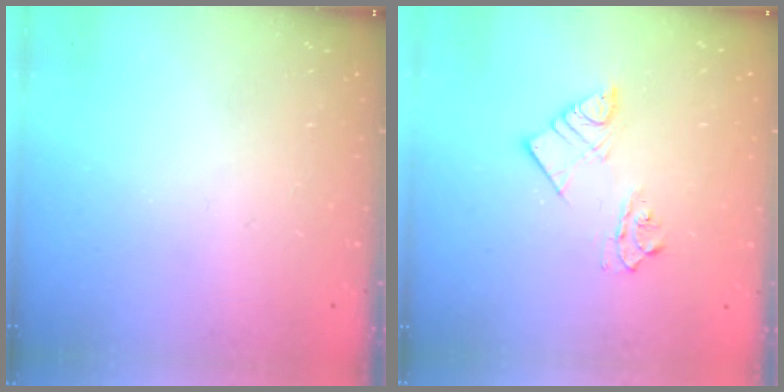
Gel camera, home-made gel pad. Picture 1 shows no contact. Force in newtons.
{"total": 7.1, "press": 7.1, "slide": 0.2}